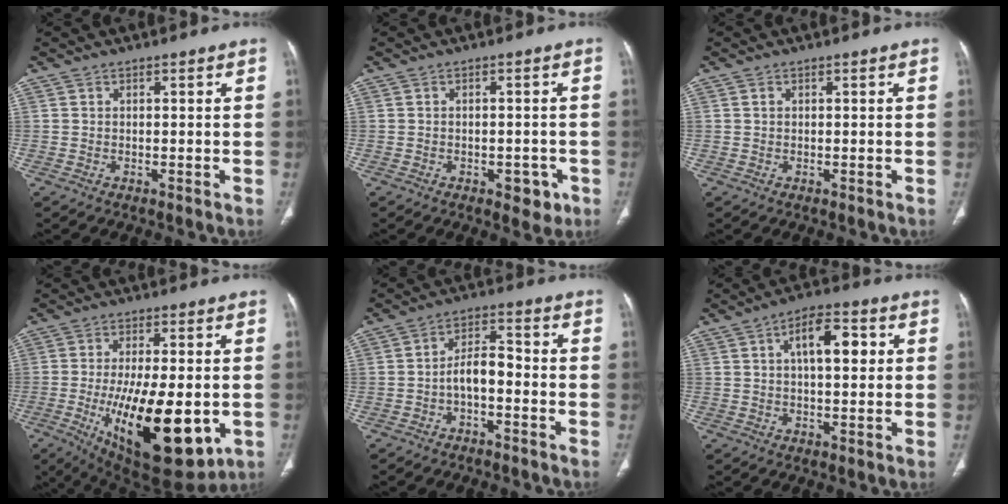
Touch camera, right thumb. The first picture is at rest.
{"total": 4.0, "force": [-1.9, 2.4, 2.7], "torque": [-0.016, 0.008, -0.019]}
{"total": 0.6, "force": [0.2, 0.5, 0.4], "torque": [-0.006, 0.001, 0.003]}
{"total": 22.0, "force": [-5.1, 8.8, 19.5], "torque": [-0.309, -0.024, -0.056]}
{"total": 5.8, "force": [-1.9, 2.9, 4.7], "torque": [-0.074, 0.037, -0.038]}
{"total": 9.6, "force": [2.4, 4.4, 8.2], "torque": [-0.112, 0.012, 0.031]}